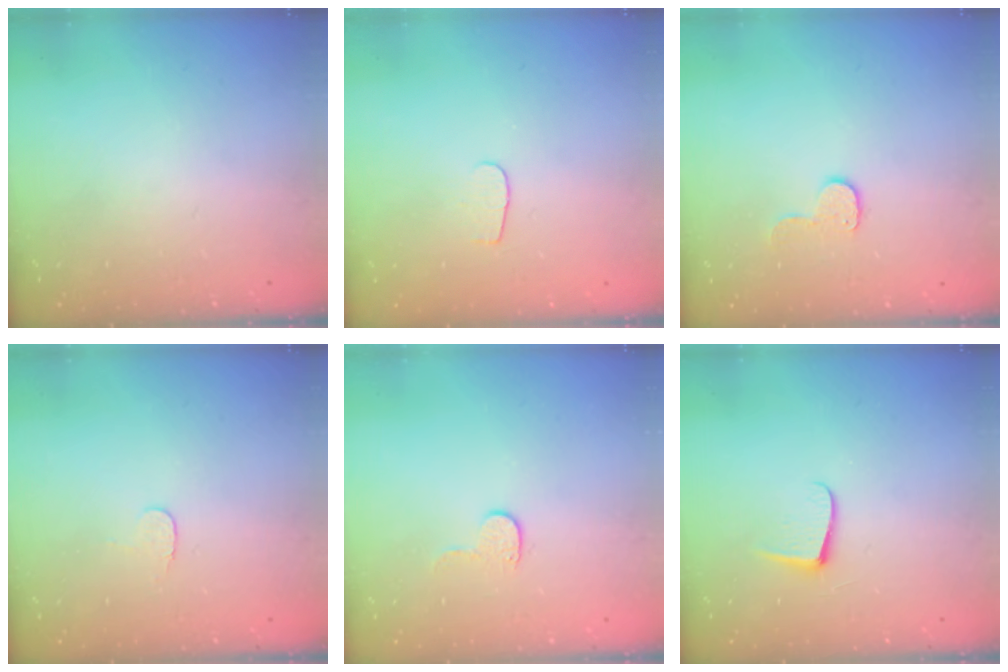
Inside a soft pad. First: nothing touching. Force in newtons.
{"total": 3.2, "press": 3.2, "slide": 0.3}
{"total": 6.7, "press": 6.7, "slide": 0.4}
{"total": 4.3, "press": 4.3, "slide": 0.3}
{"total": 3.9, "press": 3.9, "slide": 0.4}
{"total": 5.9, "press": 5.8, "slide": 0.5}